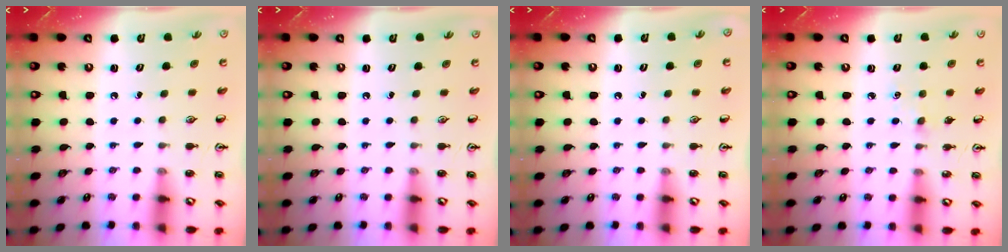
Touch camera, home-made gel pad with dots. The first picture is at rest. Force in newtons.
{"total": 0.0}
{"total": 0.0}
{"total": 2.0, "press": 2.0, "slide": 0.3}